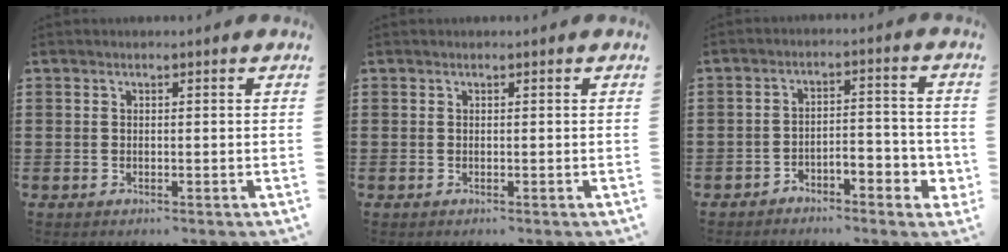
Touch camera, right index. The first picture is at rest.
{"total": 0.0}
{"total": 3.7, "force": [-2.9, 1.3, 1.8], "torque": [-0.033, 0.010, -0.058]}